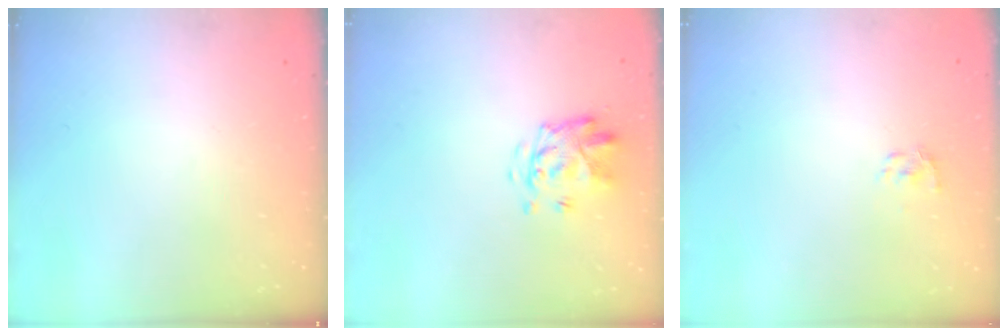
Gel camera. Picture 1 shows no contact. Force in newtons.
{"total": 4.5, "press": 4.2, "slide": 1.8}
{"total": 1.4, "press": 1.3, "slide": 0.6}